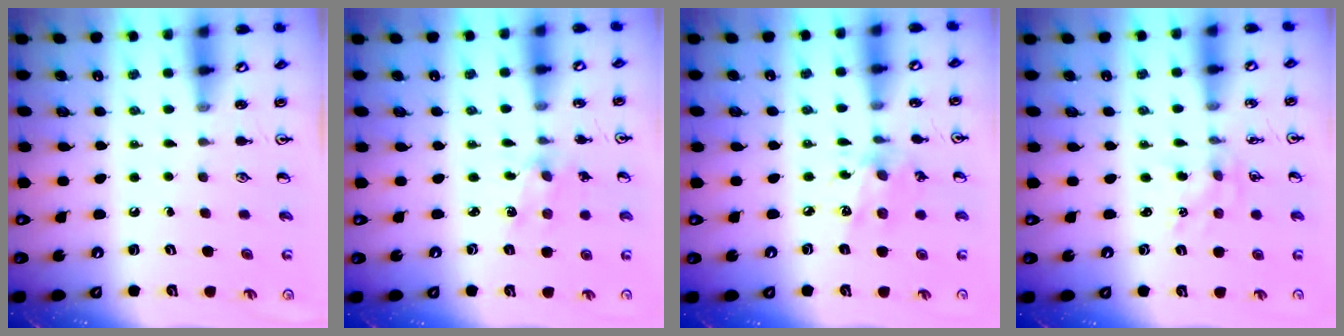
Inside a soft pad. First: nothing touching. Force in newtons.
{"total": 1.7, "press": 1.7, "slide": 0.3}
{"total": 7.7, "press": 7.7, "slide": 0.6}
{"total": 1.8, "press": 1.8, "slide": 0.2}